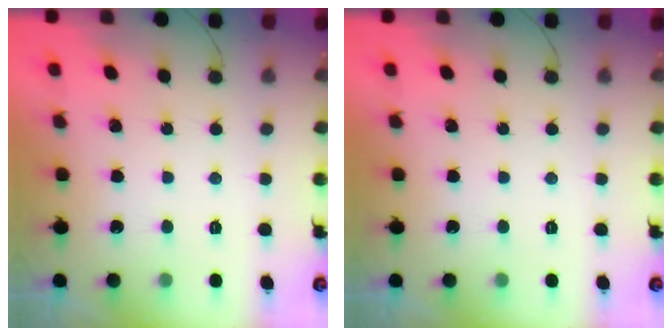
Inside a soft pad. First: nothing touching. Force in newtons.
{"total": 0.0}